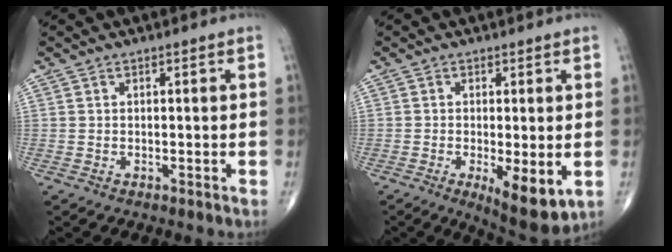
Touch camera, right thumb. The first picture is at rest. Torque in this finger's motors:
{"motor_torque": [0.80, 0.88, 0.12, -0.14, 0.20]}